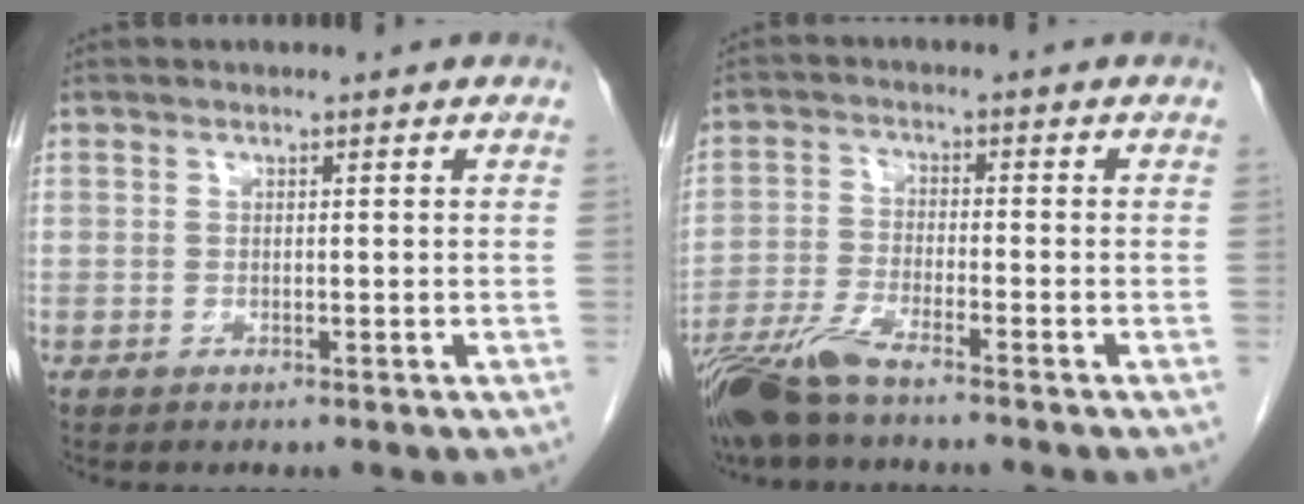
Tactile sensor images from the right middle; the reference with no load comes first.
{"total": 7.6, "force": [-6.2, 0.4, 4.3], "torque": [-0.091, -0.024, -0.123]}